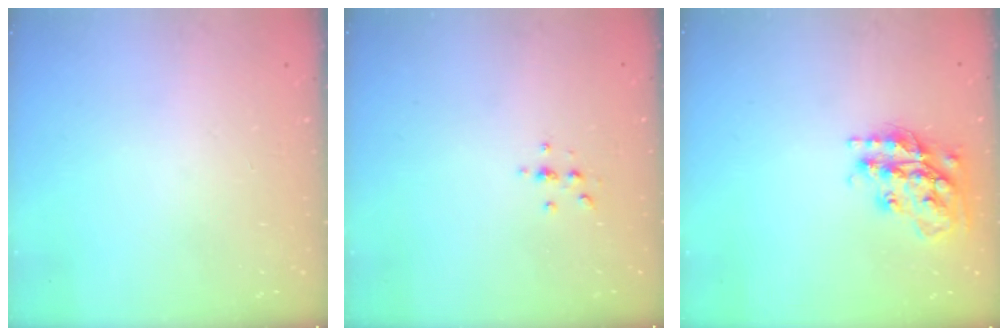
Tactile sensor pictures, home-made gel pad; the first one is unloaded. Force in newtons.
{"total": 2.3, "press": 2.2, "slide": 0.2}
{"total": 18.7, "press": 18.6, "slide": 1.5}